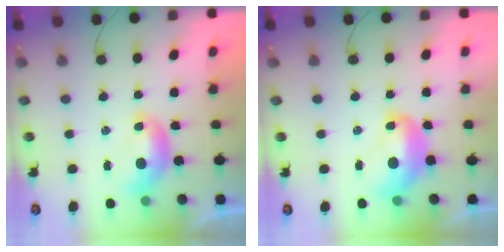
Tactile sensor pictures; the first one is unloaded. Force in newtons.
{"total": 3.1, "press": 3.0, "slide": 0.5}